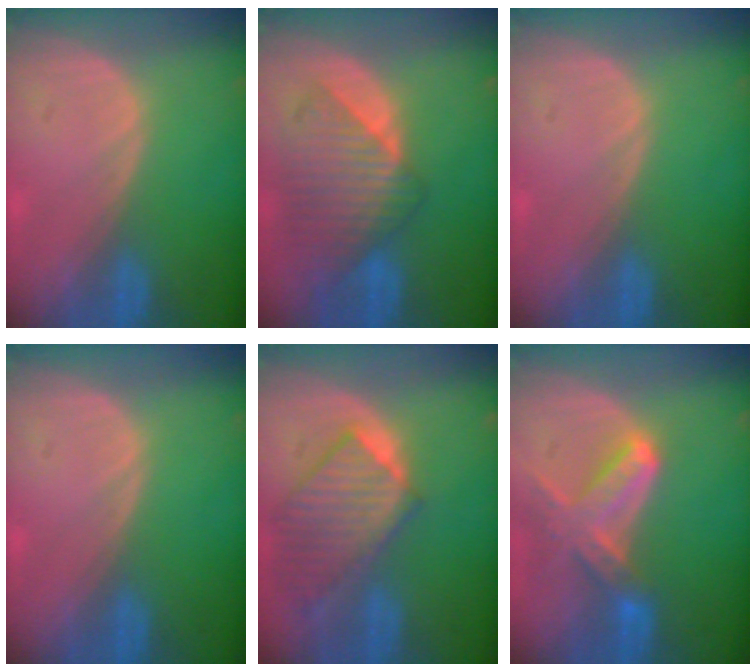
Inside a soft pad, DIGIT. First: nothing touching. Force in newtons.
{"total": 9.2, "press": 8.2, "slide": 4.0}
{"total": 0.0}
{"total": 0.0}
{"total": 9.6, "press": 8.4, "slide": 4.6}
{"total": 7.4, "press": 6.7, "slide": 3.2}